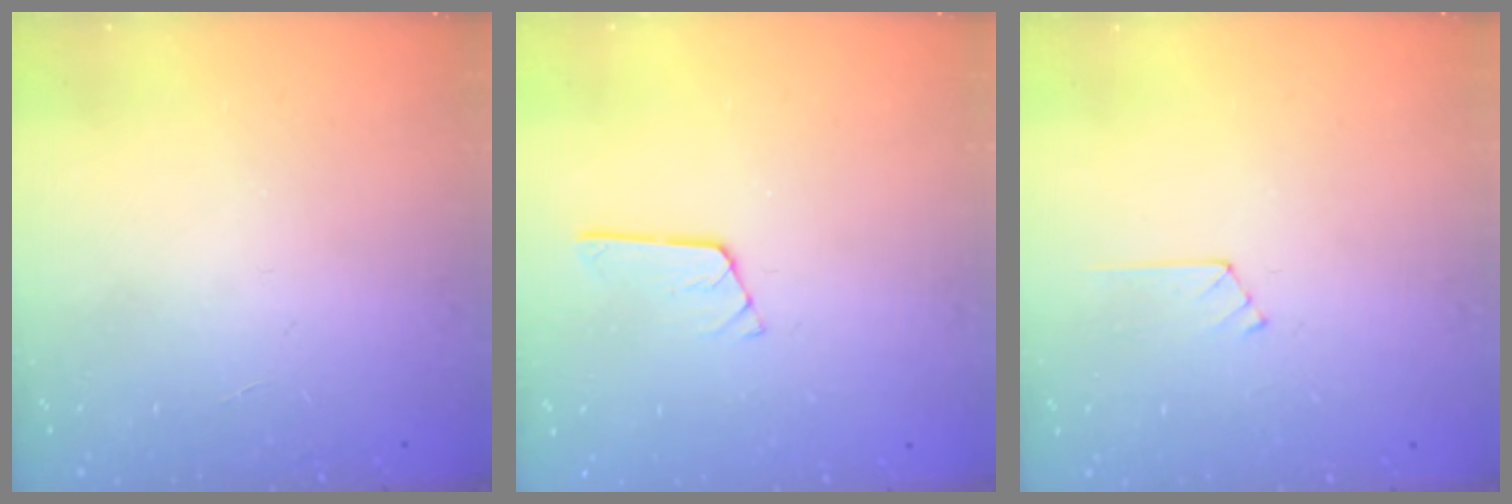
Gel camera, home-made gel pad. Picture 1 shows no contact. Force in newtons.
{"total": 3.1, "press": 3.1, "slide": 0.3}
{"total": 3.8, "press": 3.8, "slide": 0.3}